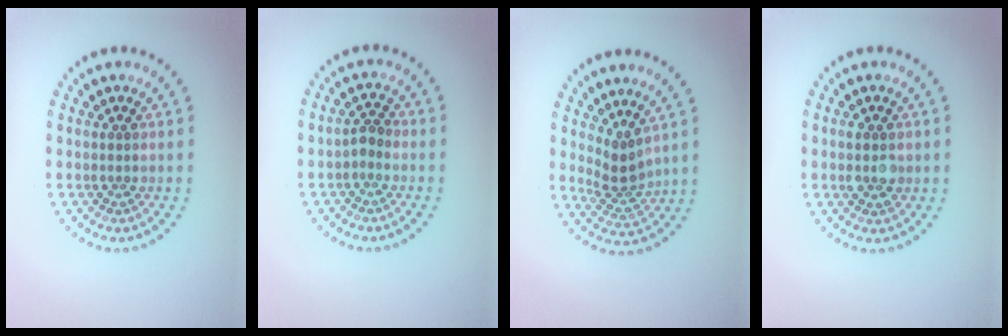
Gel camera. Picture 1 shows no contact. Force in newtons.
{"total": 1.2, "press": 0.9, "slide": 0.7}
{"total": 2.5, "press": 1.8, "slide": 1.8}
{"total": 2.0, "press": 2.0, "slide": 0.2}